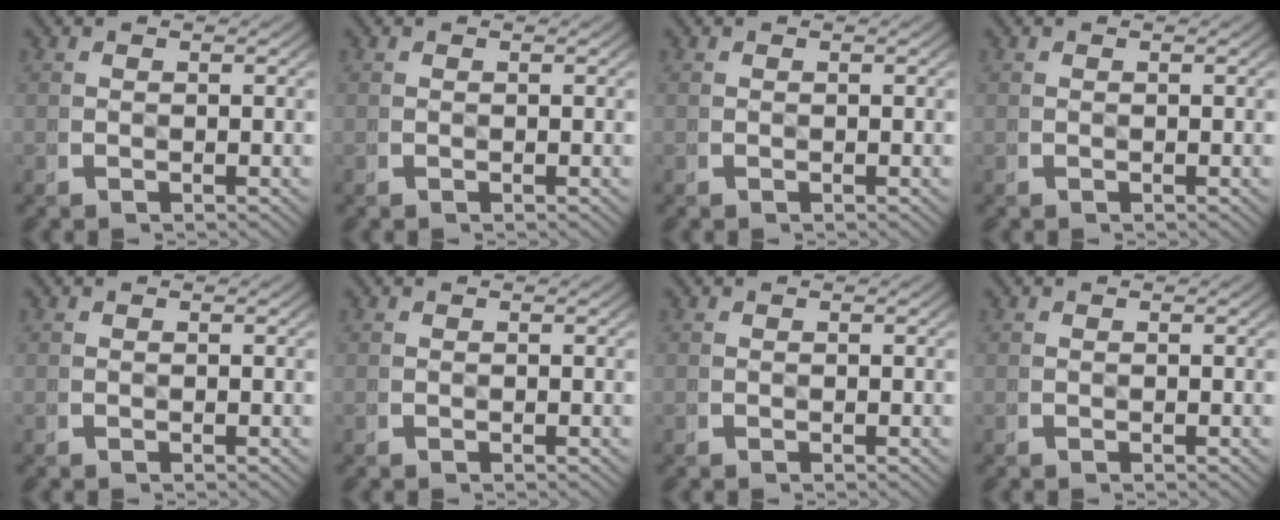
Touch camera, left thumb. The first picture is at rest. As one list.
[{"total": 0.0}, {"total": 0.0}, {"total": 0.0}, {"total": 0.0}, {"total": 0.0}, {"total": 0.0}, {"total": 0.0}]